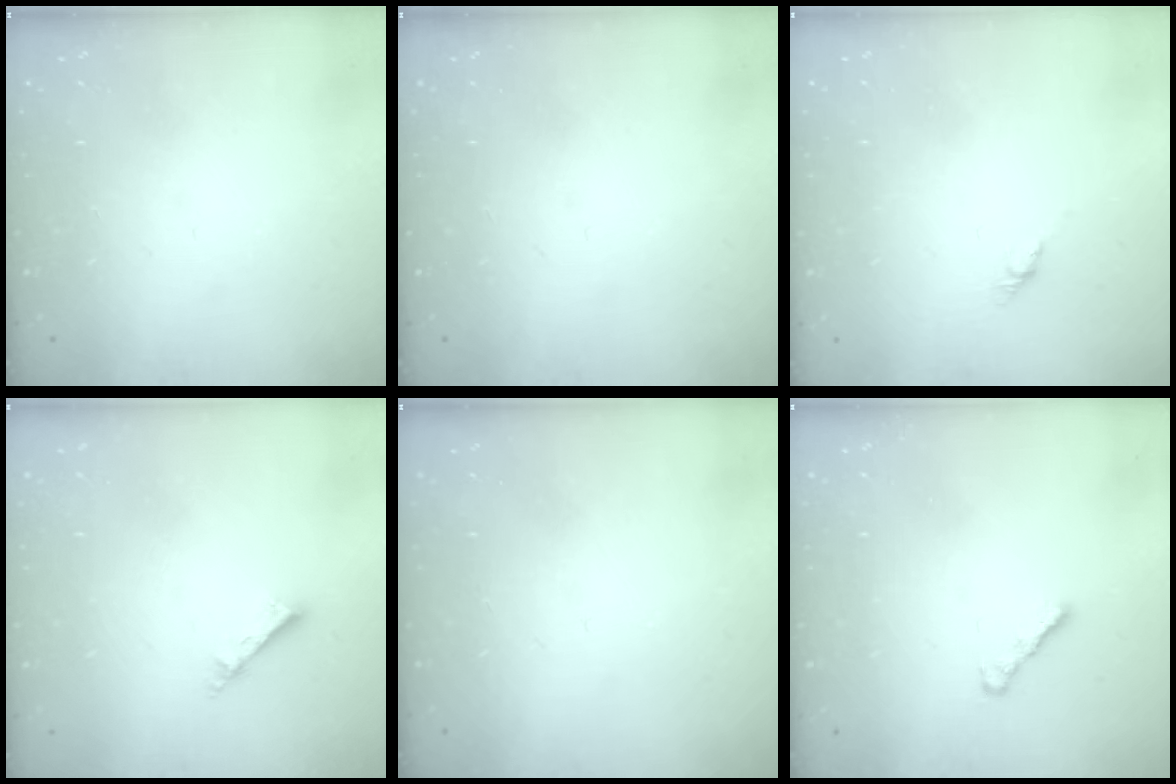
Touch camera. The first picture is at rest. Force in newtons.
{"total": 0.0}
{"total": 2.7, "press": 2.6, "slide": 0.7}
{"total": 2.3, "press": 2.3, "slide": 0.1}
{"total": 0.0}
{"total": 2.4, "press": 2.3, "slide": 0.6}